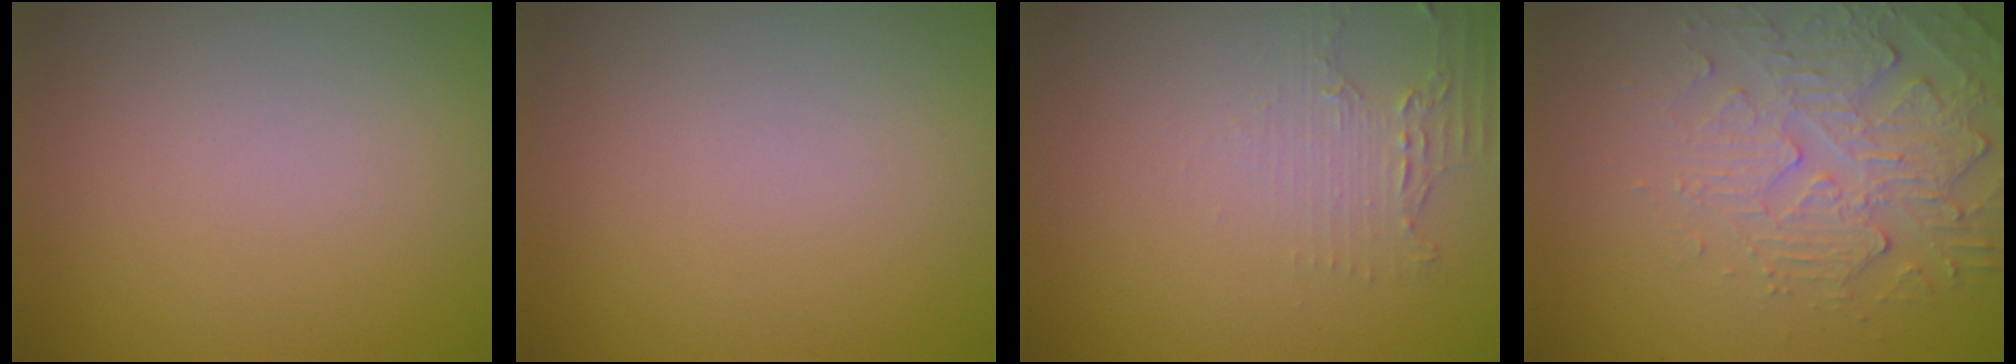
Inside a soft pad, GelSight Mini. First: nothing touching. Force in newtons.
{"total": 0.0}
{"total": 2.0, "press": 1.5, "slide": 1.3}
{"total": 4.8, "press": 3.5, "slide": 3.2}